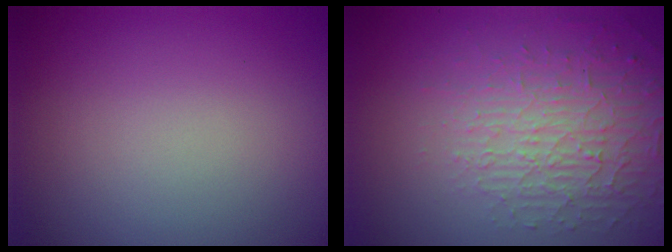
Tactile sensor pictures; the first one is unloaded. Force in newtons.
{"total": 5.1, "press": 3.4, "slide": 3.7}